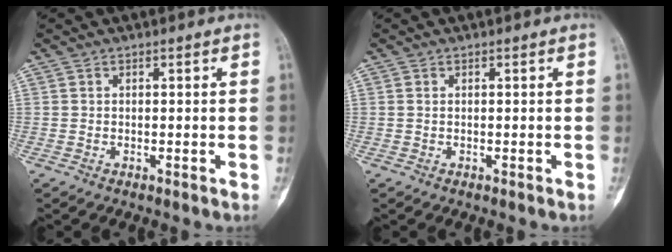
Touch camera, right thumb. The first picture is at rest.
{"total": 0.0}